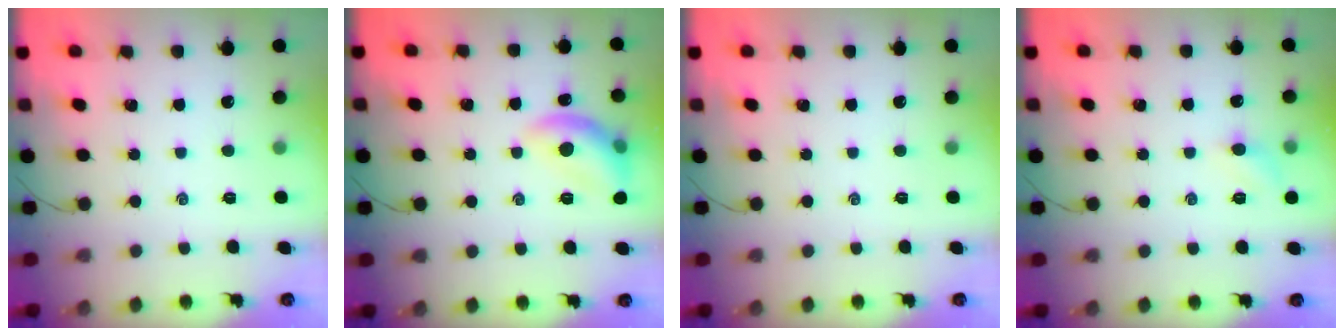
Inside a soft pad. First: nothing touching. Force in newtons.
{"total": 11.5, "press": 11.5, "slide": 0.7}
{"total": 0.0}
{"total": 5.2, "press": 5.0, "slide": 1.1}